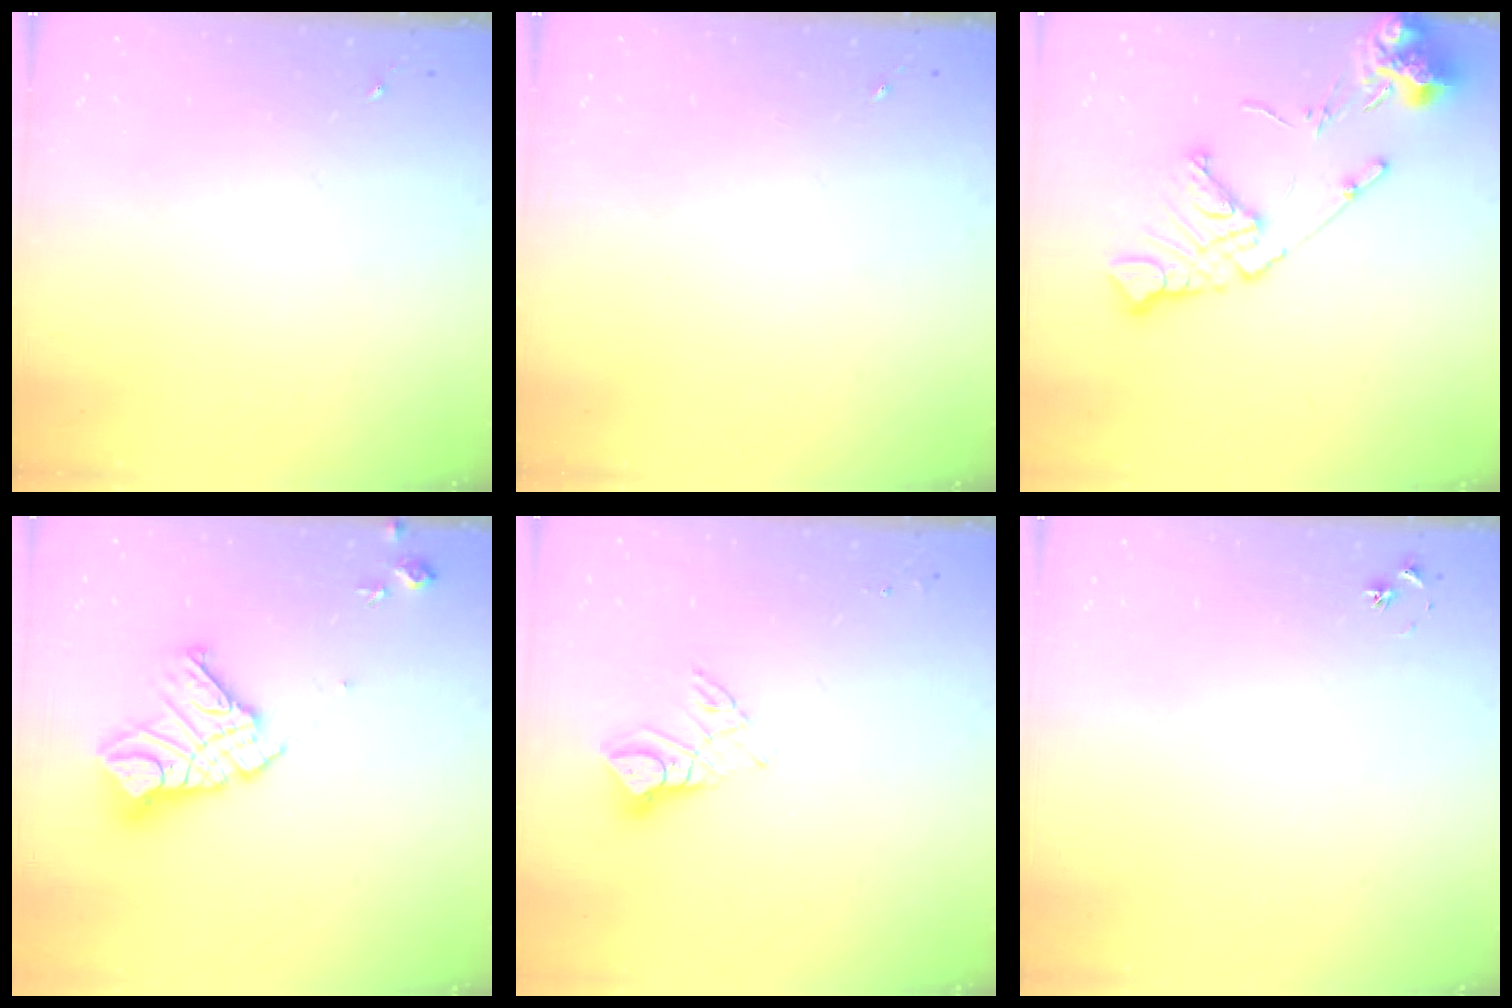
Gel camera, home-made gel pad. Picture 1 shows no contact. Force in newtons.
{"total": 0.0}
{"total": 15.5, "press": 15.4, "slide": 2.0}
{"total": 15.2, "press": 15.1, "slide": 1.6}
{"total": 8.8, "press": 8.8, "slide": 0.8}
{"total": 3.3, "press": 3.3, "slide": 0.3}